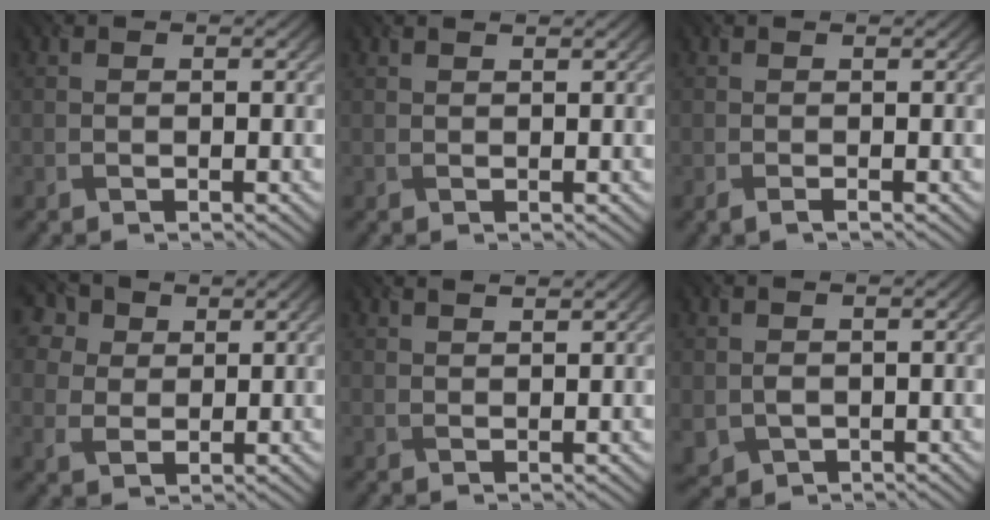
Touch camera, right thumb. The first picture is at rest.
{"total": 0.7, "force": [0.6, 0.0, 0.3], "torque": [-0.008, -0.001, 0.009]}
{"total": 0.9, "force": [-0.2, 0.0, 0.8], "torque": [-0.017, -0.003, -0.006]}
{"total": 7.5, "force": [4.3, 5.1, 3.5], "torque": [-0.134, 0.008, 0.082]}
{"total": 2.0, "force": [1.7, 0.3, 1.0], "torque": [-0.018, 0.001, 0.025]}
{"total": 2.2, "force": [0.5, 1.6, 1.3], "torque": [-0.042, -0.006, 0.014]}